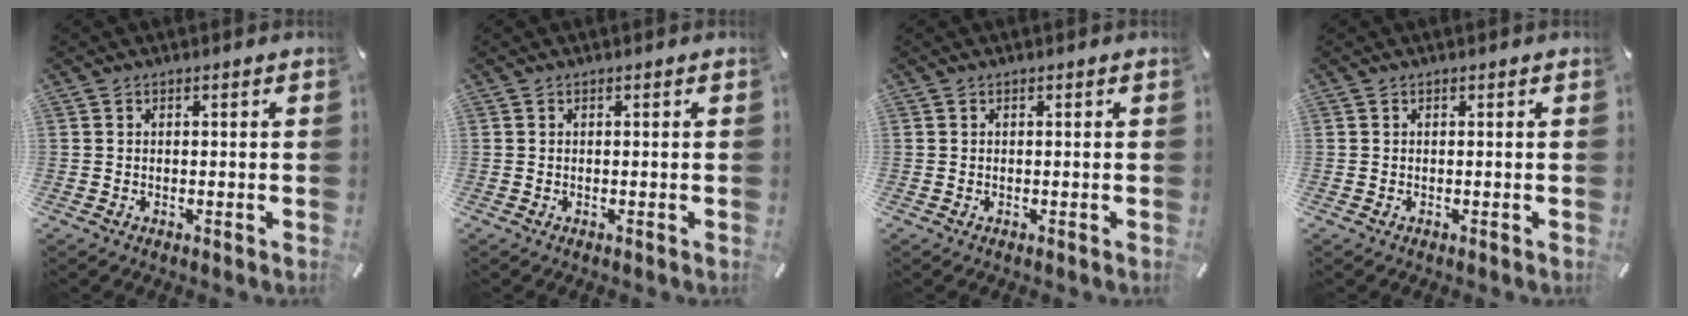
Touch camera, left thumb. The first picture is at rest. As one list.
[{"total": 0.0}, {"total": 0.0}, {"total": 0.0}]